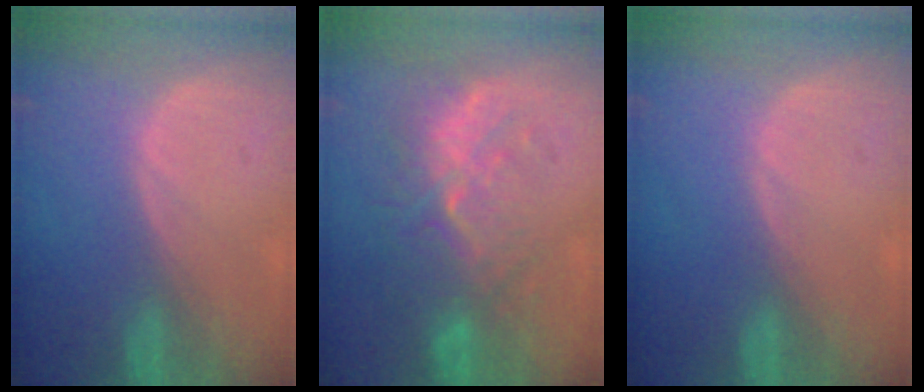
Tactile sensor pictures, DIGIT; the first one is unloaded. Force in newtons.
{"total": 9.4, "press": 9.0, "slide": 2.7}
{"total": 0.0}